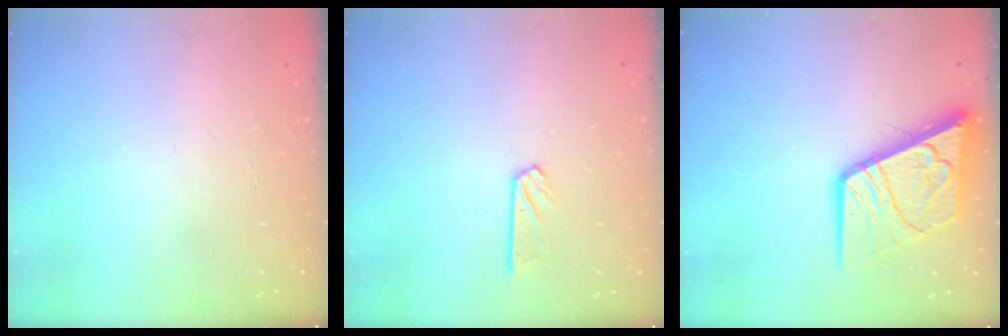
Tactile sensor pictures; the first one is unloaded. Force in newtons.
{"total": 5.3, "press": 5.3, "slide": 0.4}
{"total": 16.8, "press": 16.7, "slide": 2.0}